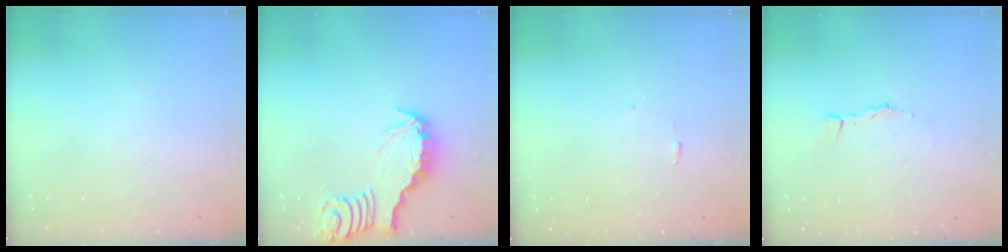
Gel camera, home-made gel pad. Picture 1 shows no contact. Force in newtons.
{"total": 3.2, "press": 3.2, "slide": 0.4}
{"total": 3.7, "press": 3.6, "slide": 0.3}
{"total": 2.6, "press": 2.6, "slide": 0.2}